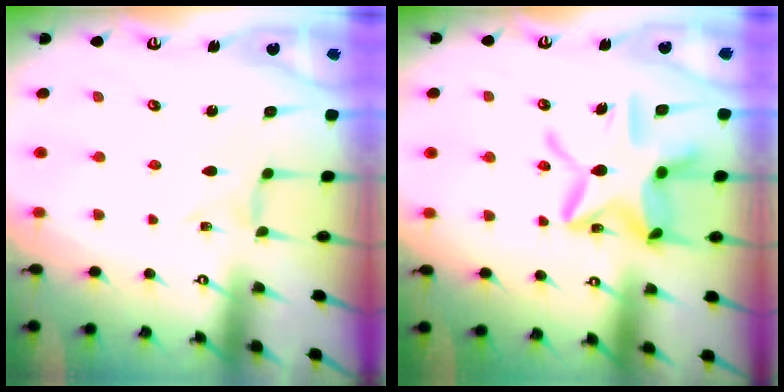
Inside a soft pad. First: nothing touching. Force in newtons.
{"total": 17.9, "press": 17.8, "slide": 1.7}